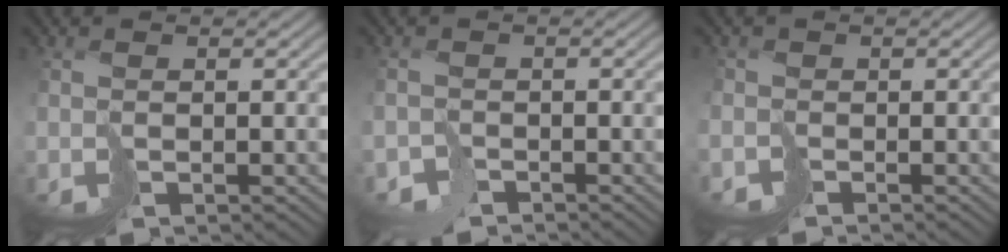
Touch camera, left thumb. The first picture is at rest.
{"total": 2.4, "force": [-2.2, 1.0, -0.3], "torque": [0.017, -0.008, -0.051]}
{"total": 2.0, "force": [-1.4, 1.2, -0.7], "torque": [0.022, -0.005, -0.042]}